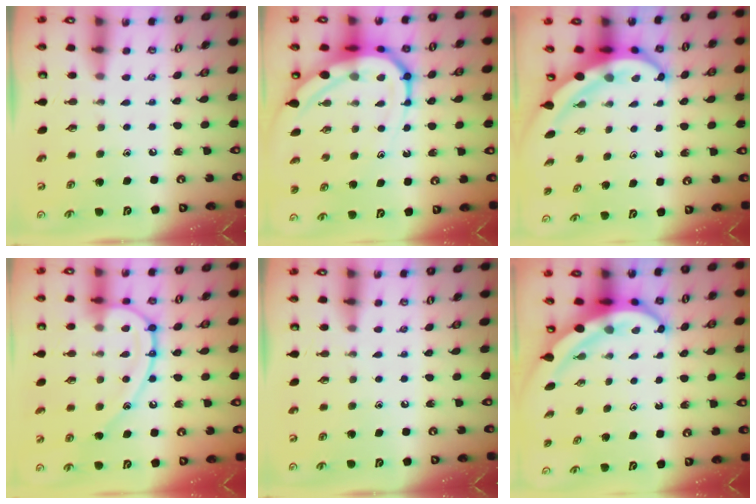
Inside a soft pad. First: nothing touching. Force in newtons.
{"total": 13.6, "press": 13.5, "slide": 1.5}
{"total": 7.5, "press": 7.3, "slide": 1.4}
{"total": 14.9, "press": 14.8, "slide": 1.5}
{"total": 0.0}
{"total": 7.5, "press": 7.3, "slide": 1.4}